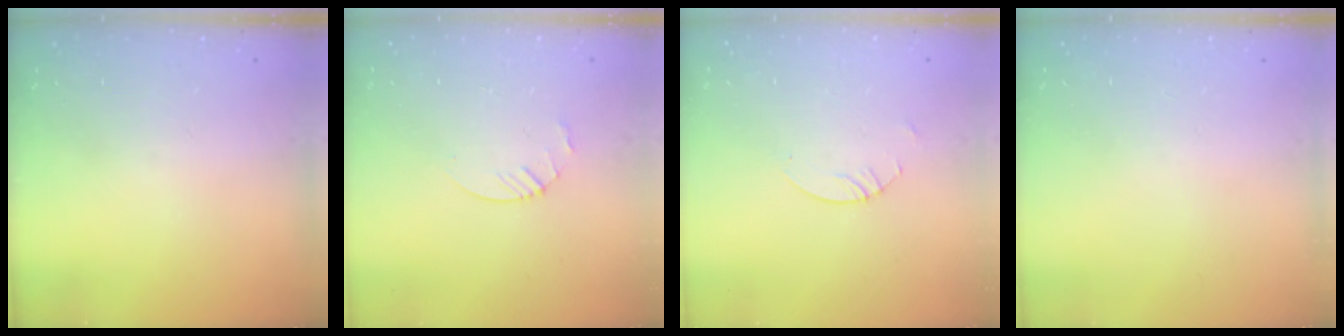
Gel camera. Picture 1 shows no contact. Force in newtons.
{"total": 3.0, "press": 2.9, "slide": 0.3}
{"total": 2.7, "press": 2.7, "slide": 0.2}
{"total": 0.0}